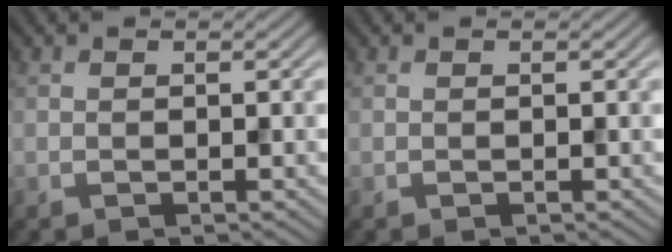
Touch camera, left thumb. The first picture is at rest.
{"total": 0.0}